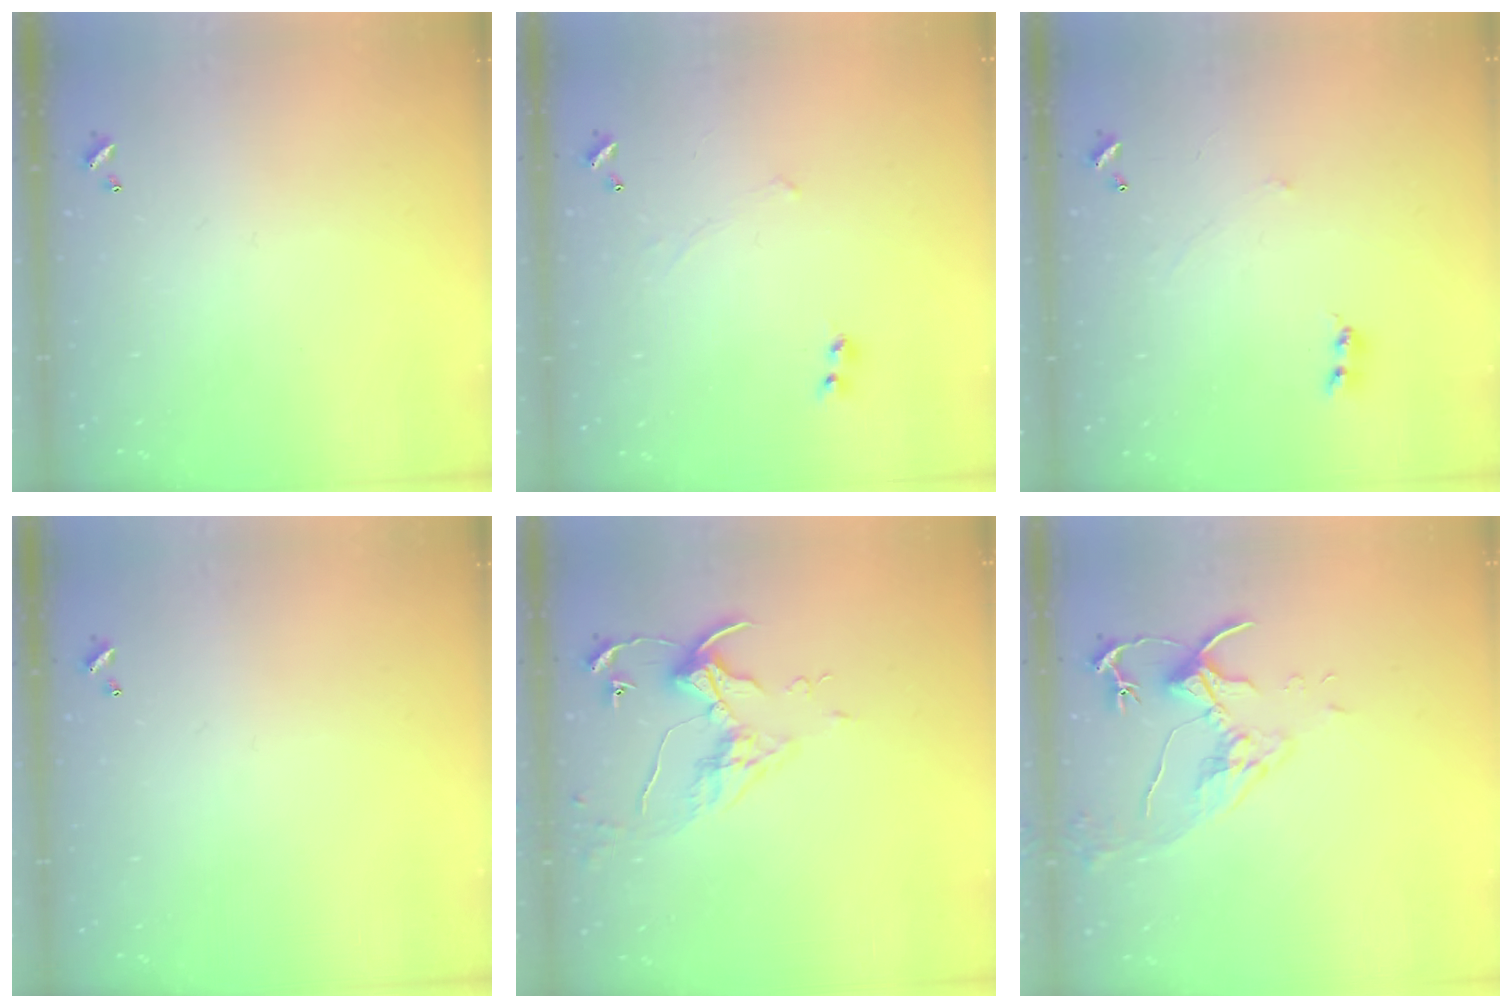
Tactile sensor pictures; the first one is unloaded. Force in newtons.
{"total": 2.3, "press": 2.3, "slide": 0.2}
{"total": 0.9, "press": 0.8, "slide": 0.3}
{"total": 0.0}
{"total": 5.0, "press": 5.0, "slide": 0.7}
{"total": 5.6, "press": 5.6, "slide": 0.6}